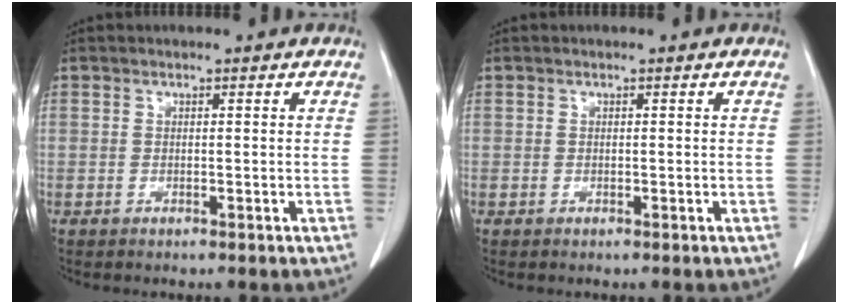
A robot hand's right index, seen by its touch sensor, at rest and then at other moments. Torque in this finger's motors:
{"motor_torque": [0.16, -0.12, -0.04, -0.01]}